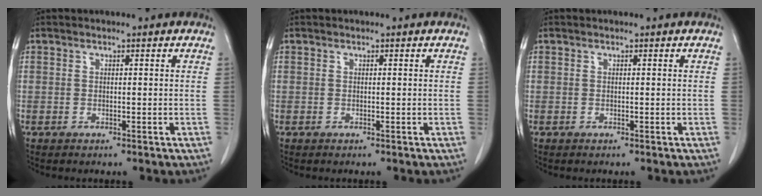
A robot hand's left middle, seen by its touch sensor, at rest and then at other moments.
{"total": 0.0}
{"total": 0.0}